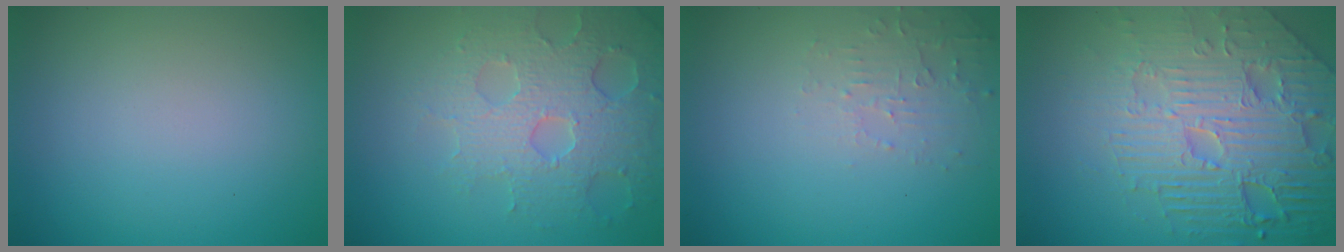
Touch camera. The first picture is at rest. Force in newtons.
{"total": 5.3, "press": 4.7, "slide": 2.5}
{"total": 1.9, "press": 1.9, "slide": 0.3}
{"total": 8.9, "press": 6.3, "slide": 6.2}